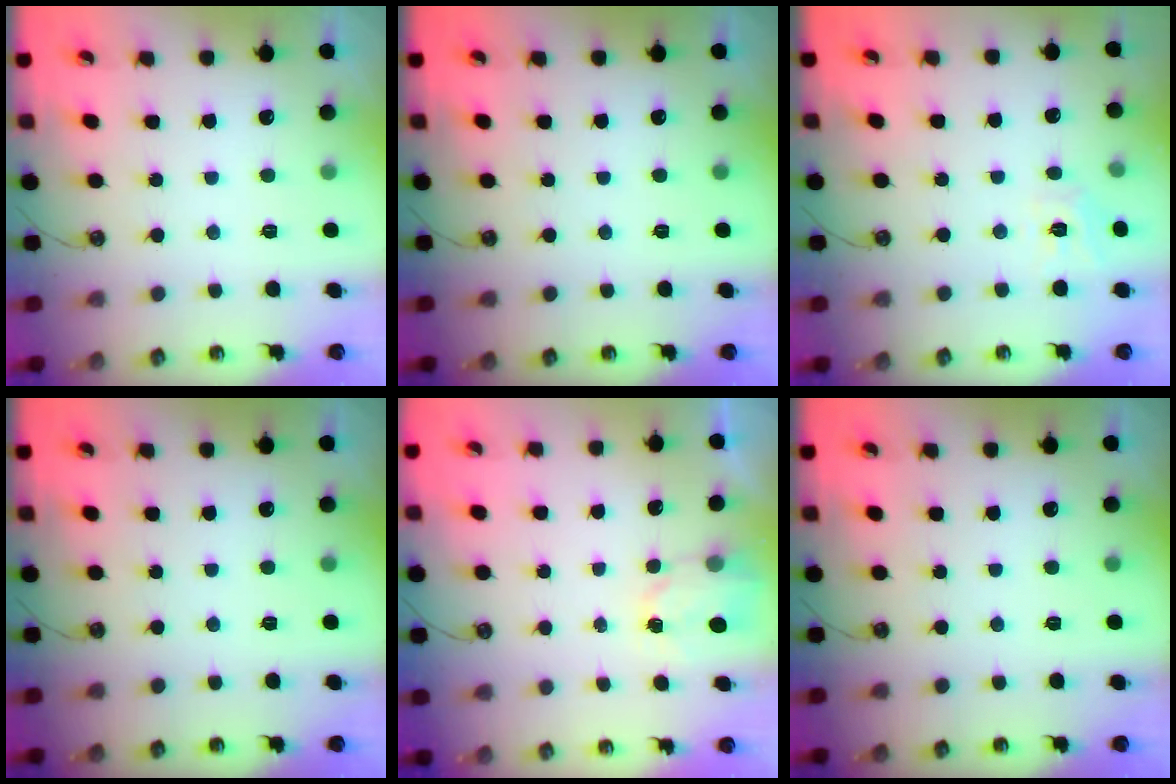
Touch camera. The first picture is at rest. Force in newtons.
{"total": 0.0}
{"total": 7.5, "press": 7.4, "slide": 0.5}
{"total": 0.0}
{"total": 2.6, "press": 2.6, "slide": 0.3}
{"total": 0.0}